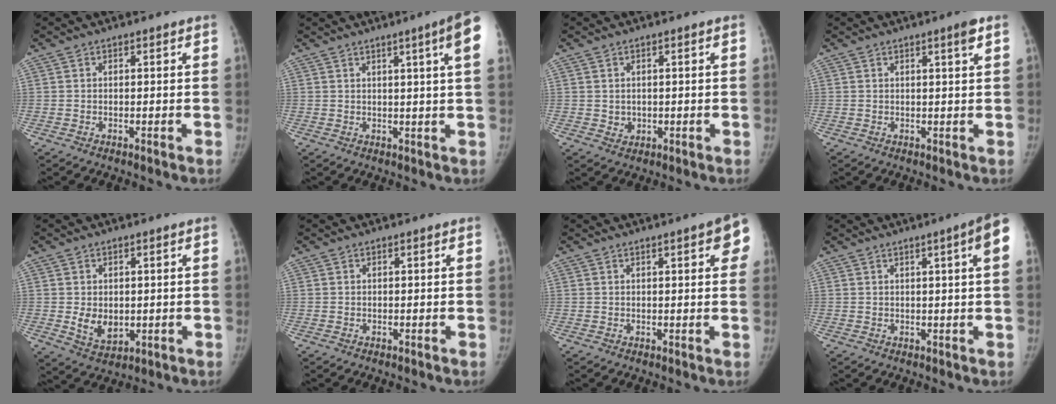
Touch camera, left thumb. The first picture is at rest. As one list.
[{"total": 8.2, "force": [3.5, -0.7, 7.4], "torque": [-0.090, -0.007, 0.036]}, {"total": 1.9, "force": [0.2, 1.8, 0.7], "torque": [-0.007, -0.002, 0.010]}, {"total": 2.3, "force": [1.2, -0.1, 1.9], "torque": [-0.030, -0.007, 0.019]}, {"total": 5.7, "force": [-0.1, 4.3, 3.8], "torque": [-0.045, -0.012, 0.014]}, {"total": 0.0}, {"total": 7.0, "force": [2.9, 1.7, 6.2], "torque": [-0.056, -0.001, 0.028]}, {"total": 6.9, "force": [2.4, 0.0, 6.5], "torque": [-0.078, 0.001, 0.025]}]